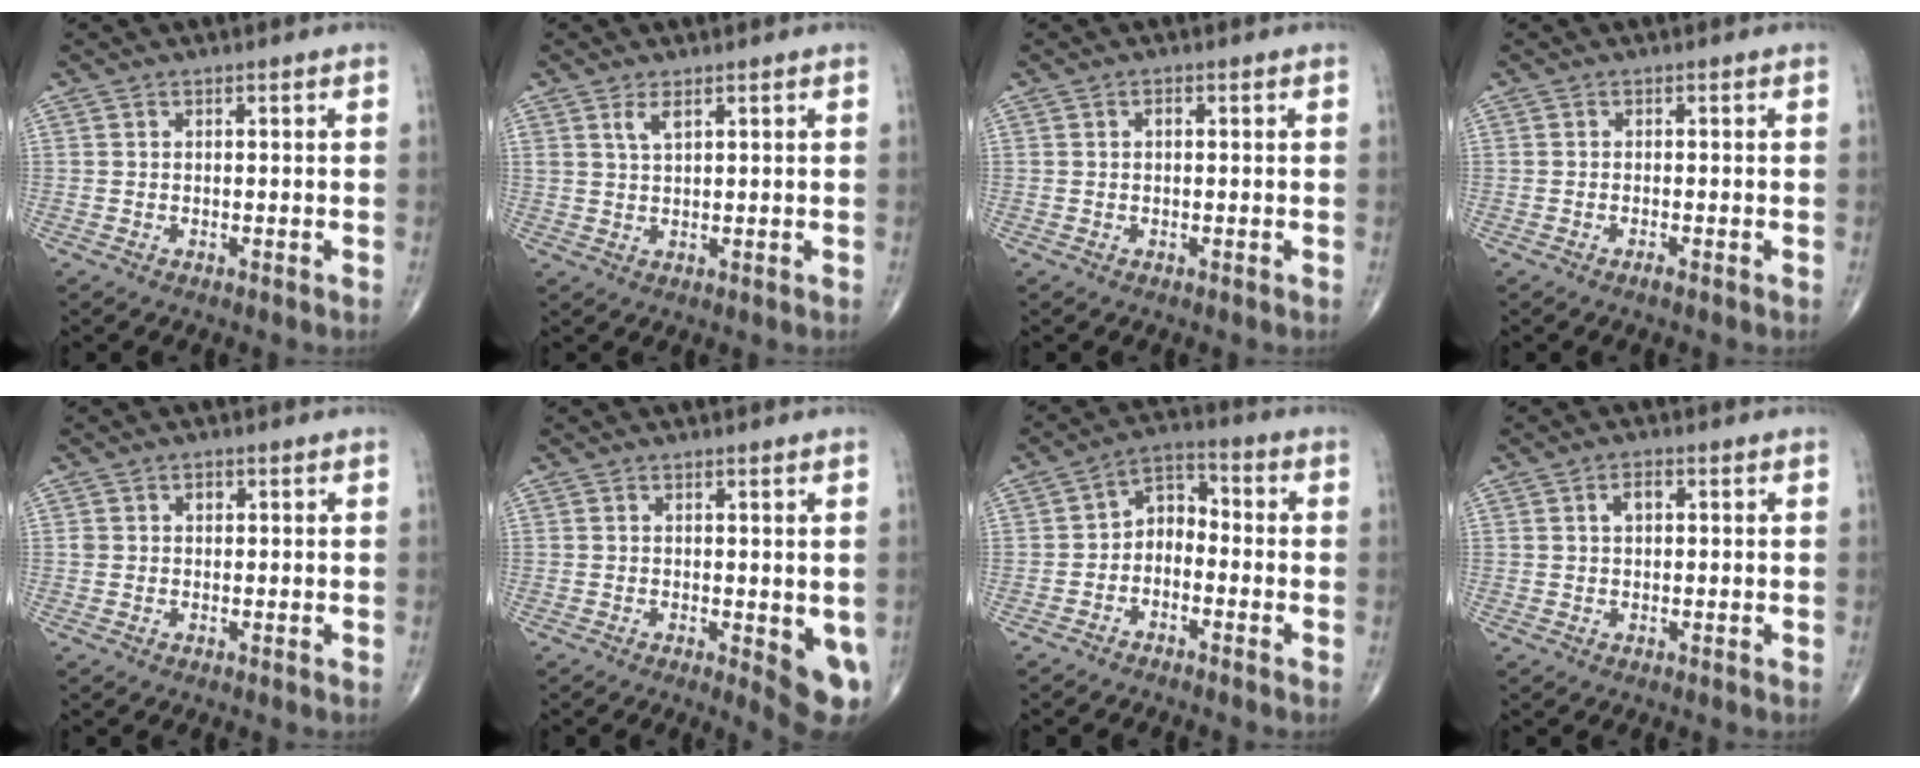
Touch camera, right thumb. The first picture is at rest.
{"total": 2.6, "force": [1.5, 1.0, 1.9], "torque": [-0.038, -0.005, 0.033]}
{"total": 1.0, "force": [0.1, 0.6, 0.8], "torque": [-0.011, 0.002, 0.001]}
{"total": 0.9, "force": [-0.6, 0.1, 0.6], "torque": [-0.017, 0.000, -0.014]}
{"total": 1.8, "force": [0.5, 1.5, 0.9], "torque": [-0.006, 0.002, 0.006]}
{"total": 6.5, "force": [-0.9, 2.1, 6.1], "torque": [-0.068, -0.015, -0.010]}
{"total": 6.0, "force": [-1.8, 4.3, 3.9], "torque": [-0.044, 0.037, -0.048]}
{"total": 2.5, "force": [0.6, 1.5, 1.9], "torque": [-0.031, 0.008, 0.008]}